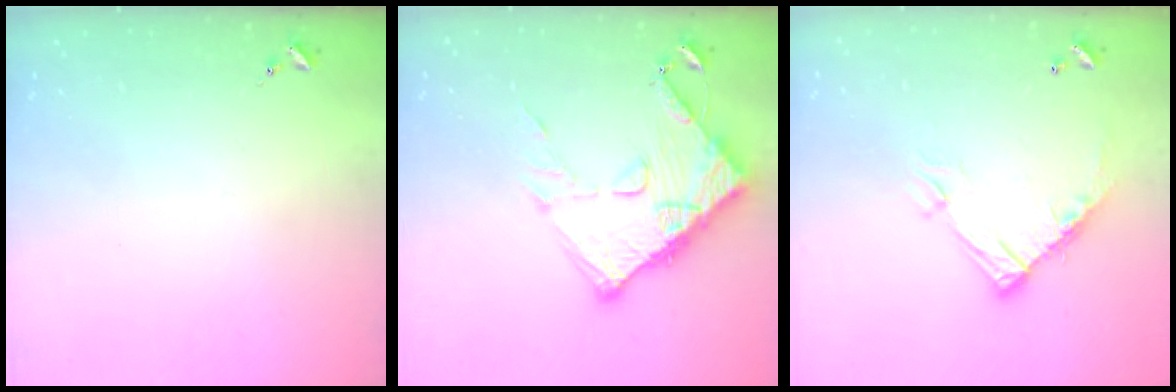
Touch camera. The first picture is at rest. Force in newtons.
{"total": 14.5, "press": 14.5, "slide": 1.4}
{"total": 13.2, "press": 13.1, "slide": 0.8}